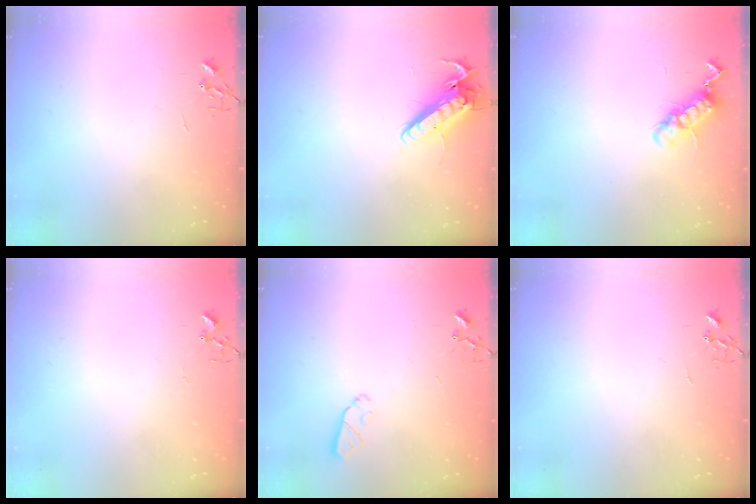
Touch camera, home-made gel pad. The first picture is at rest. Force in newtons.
{"total": 13.8, "press": 13.7, "slide": 2.0}
{"total": 11.8, "press": 11.8, "slide": 1.2}
{"total": 3.0, "press": 2.9, "slide": 0.4}
{"total": 6.2, "press": 6.2, "slide": 0.3}
{"total": 0.0}